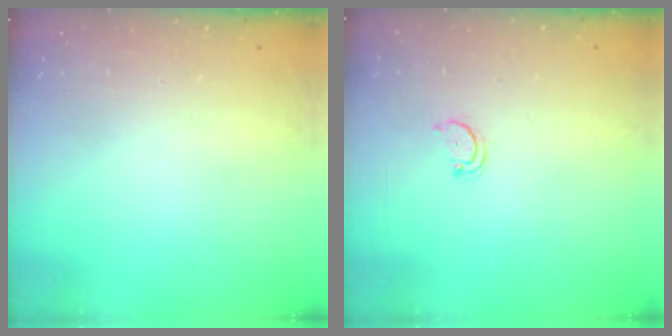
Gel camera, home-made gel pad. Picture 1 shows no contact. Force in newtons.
{"total": 2.5, "press": 2.4, "slide": 0.5}